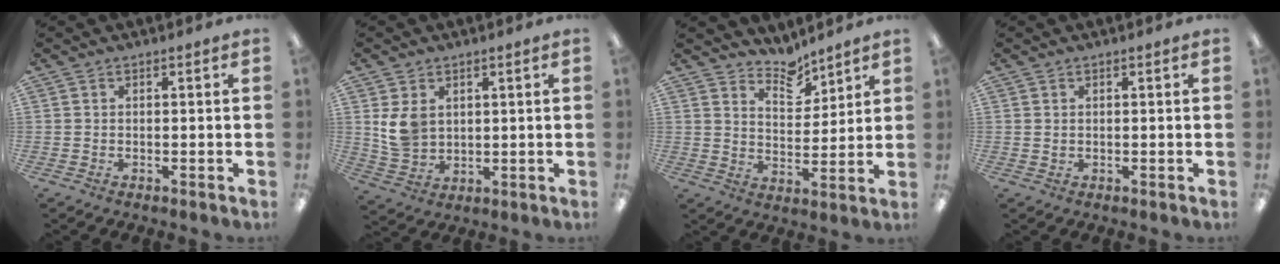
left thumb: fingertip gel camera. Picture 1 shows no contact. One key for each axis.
{"total": 6.8, "fx": 2.5, "fy": 5.2, "fz": 3.6, "tx": -0.069, "ty": -0.001, "tz": 0.049}
{"total": 7.3, "fx": 6.6, "fy": 2.8, "fz": 1.4, "tx": -0.010, "ty": -0.051, "tz": 0.120}
{"total": 0.8, "fx": 0.5, "fy": 0.5, "fz": 0.5, "tx": -0.011, "ty": 0.002, "tz": 0.008}